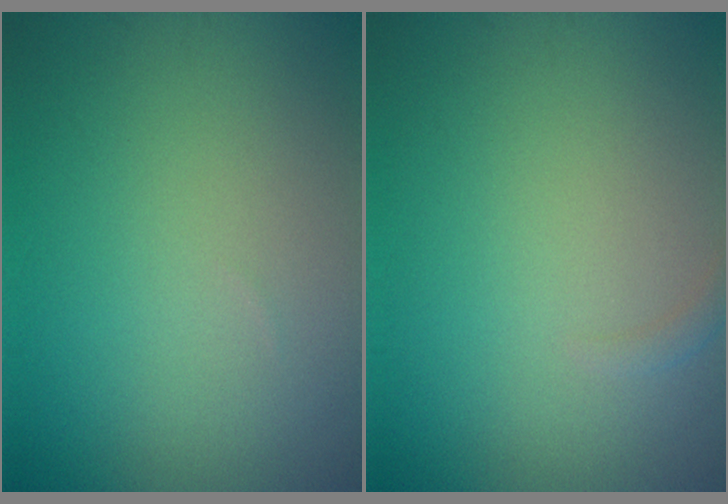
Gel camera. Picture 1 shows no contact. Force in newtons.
{"total": 0.7, "press": 0.7, "slide": 0.2}